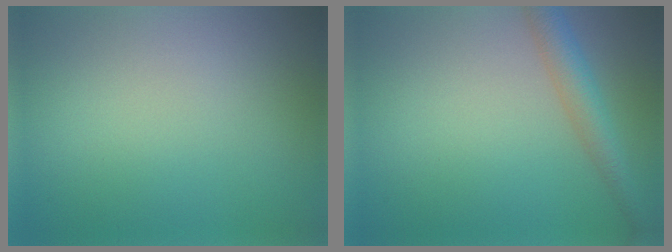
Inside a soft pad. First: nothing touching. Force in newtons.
{"total": 3.4, "press": 3.4, "slide": 0.2}